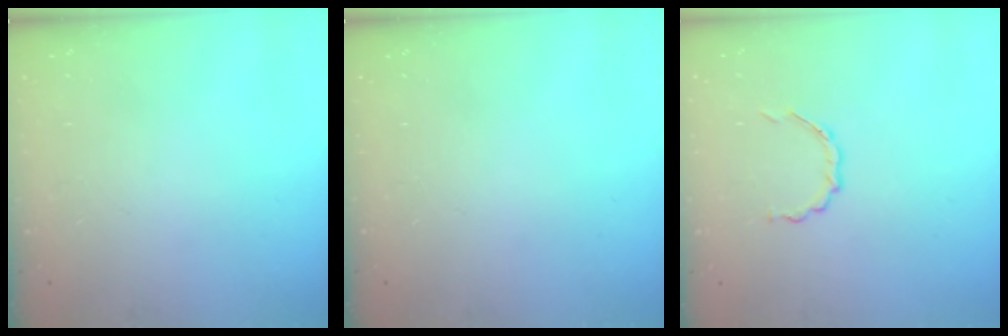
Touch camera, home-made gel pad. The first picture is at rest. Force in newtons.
{"total": 0.0}
{"total": 3.3, "press": 3.1, "slide": 1.0}